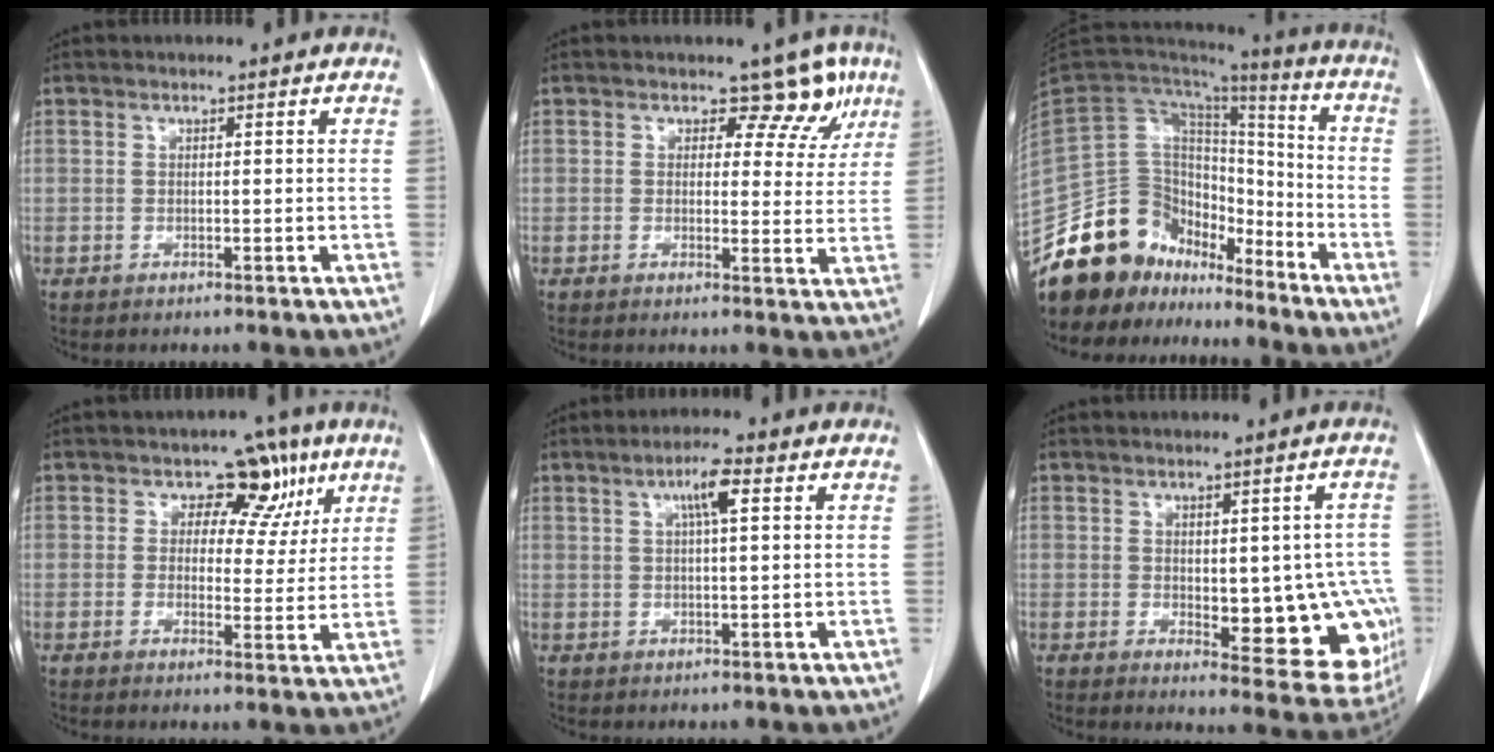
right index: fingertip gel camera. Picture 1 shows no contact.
{"total": 6.0, "force": [3.9, 4.1, 2.2], "torque": [-0.002, -0.004, 0.029]}
{"total": 18.3, "force": [-14.7, 9.8, 4.8], "torque": [-0.097, 0.075, -0.248]}
{"total": 7.0, "force": [3.5, 5.1, 3.2], "torque": [-0.011, 0.009, 0.040]}
{"total": 4.2, "force": [1.6, 0.3, 3.9], "torque": [-0.071, 0.005, 0.027]}
{"total": 13.9, "force": [-1.7, 6.1, 12.3], "torque": [-0.107, 0.003, -0.004]}